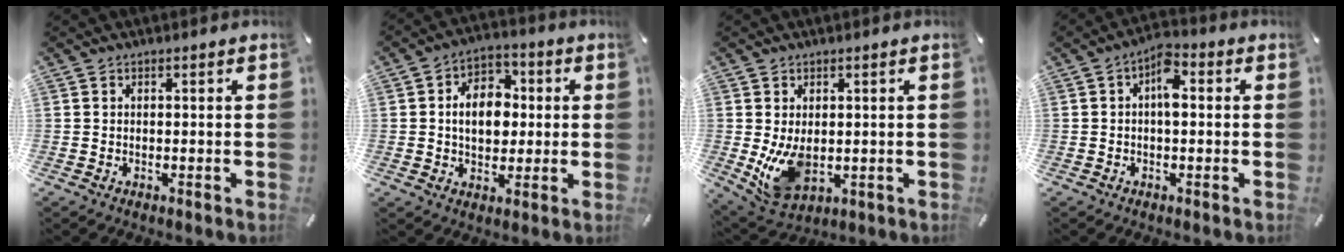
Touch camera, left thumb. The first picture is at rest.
{"total": 9.5, "force": [0.0, 7.4, 5.9], "torque": [-0.108, 0.008, -0.002]}
{"total": 8.7, "force": [-0.1, 6.0, 6.3], "torque": [-0.130, -0.009, 0.003]}
{"total": 5.3, "force": [0.4, 2.6, 4.6], "torque": [-0.066, 0.006, 0.000]}